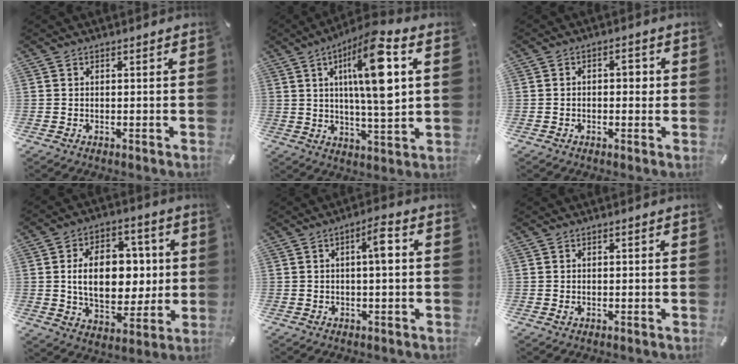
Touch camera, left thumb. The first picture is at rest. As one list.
[{"total": 16.8, "force": [4.9, 4.4, 15.5], "torque": [-0.261, -0.011, 0.068]}, {"total": 3.4, "force": [-0.2, 1.9, 2.8], "torque": [-0.038, 0.005, -0.011]}, {"total": 16.6, "force": [1.3, 11.3, 12.1], "torque": [-0.206, 0.004, 0.023]}, {"total": 5.9, "force": [0.7, 1.2, 5.7], "torque": [-0.093, 0.005, 0.004]}, {"total": 0.6, "force": [0.0, 0.4, 0.5], "torque": [-0.001, -0.004, -0.002]}]